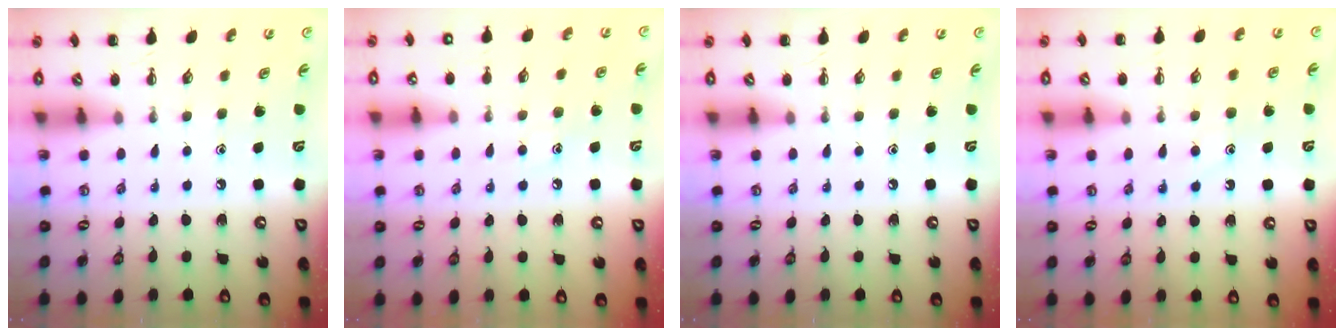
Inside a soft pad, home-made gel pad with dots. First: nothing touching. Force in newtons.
{"total": 8.5, "press": 8.4, "slide": 1.7}
{"total": 0.0}
{"total": 9.1, "press": 9.1, "slide": 0.9}